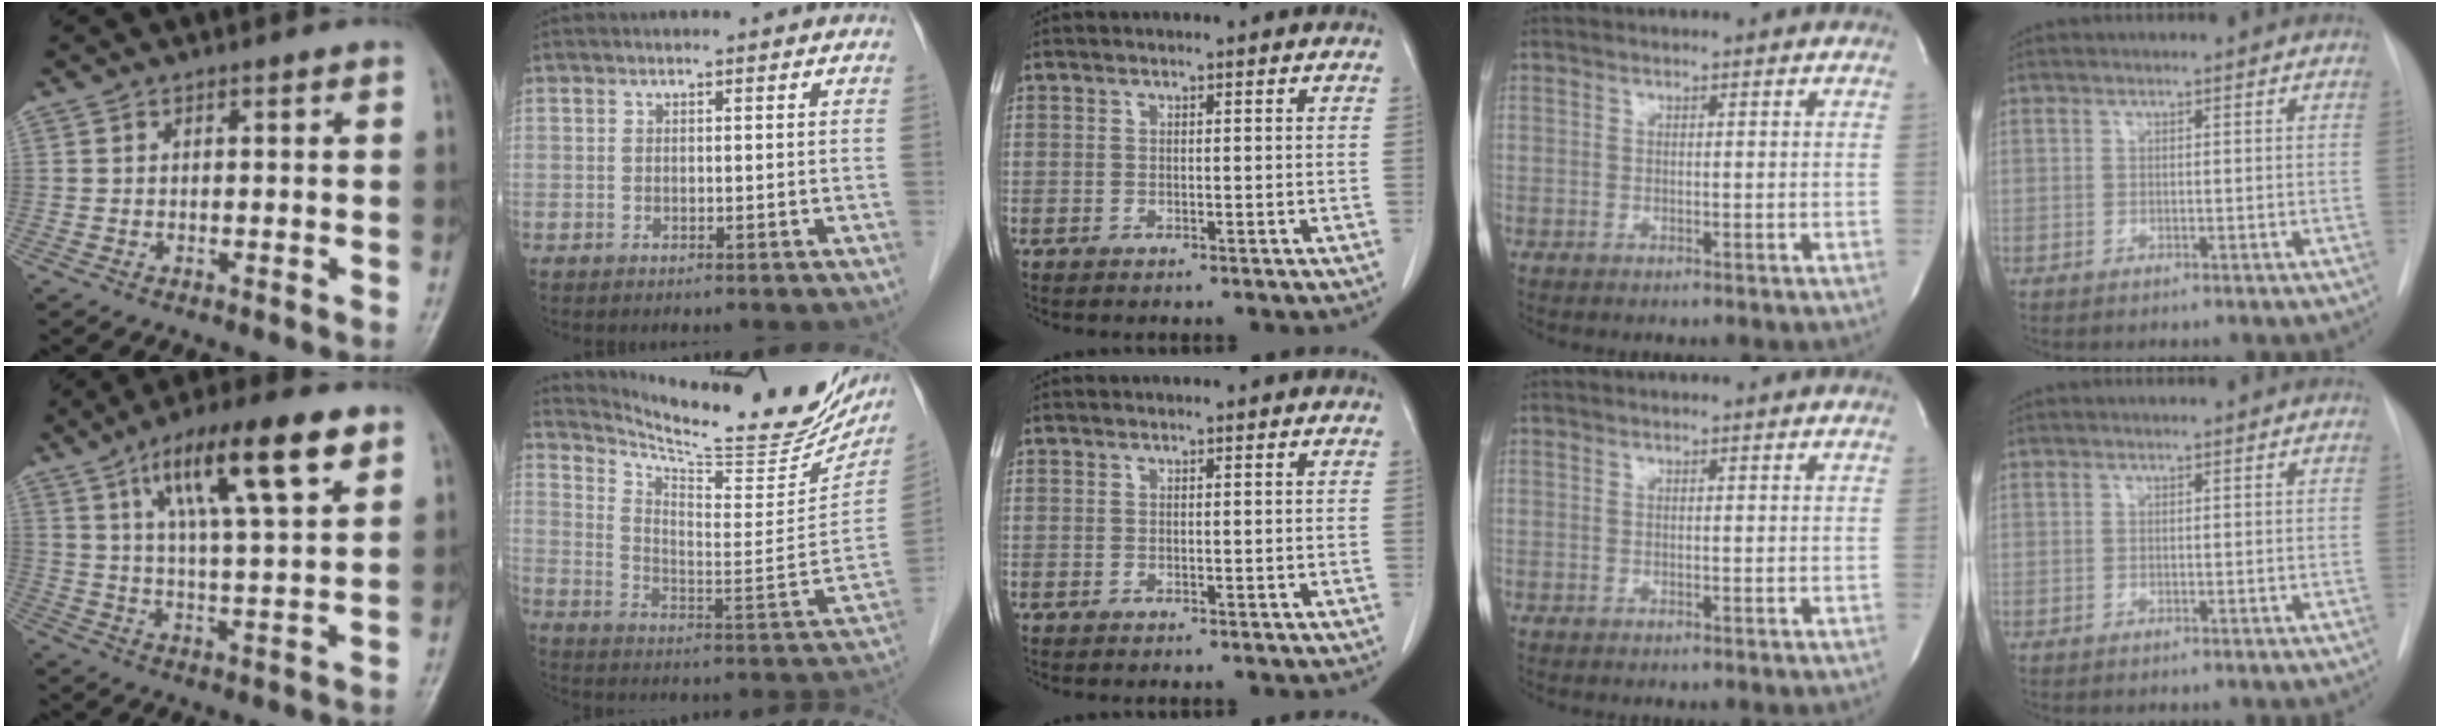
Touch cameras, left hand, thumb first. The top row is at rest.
{"thumb": {"total": 17.3, "force": [8.6, 4.2, 14.4], "torque": [-0.222, -0.018, 0.144]}, "index": {"total": 22.8, "force": [20.7, 3.3, 8.9], "torque": [-0.146, -0.064, 0.289]}}